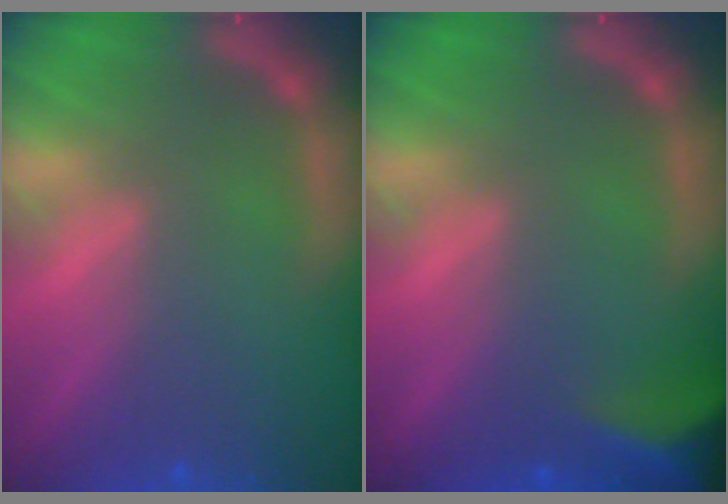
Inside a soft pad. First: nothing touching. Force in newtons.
{"total": 6.5}